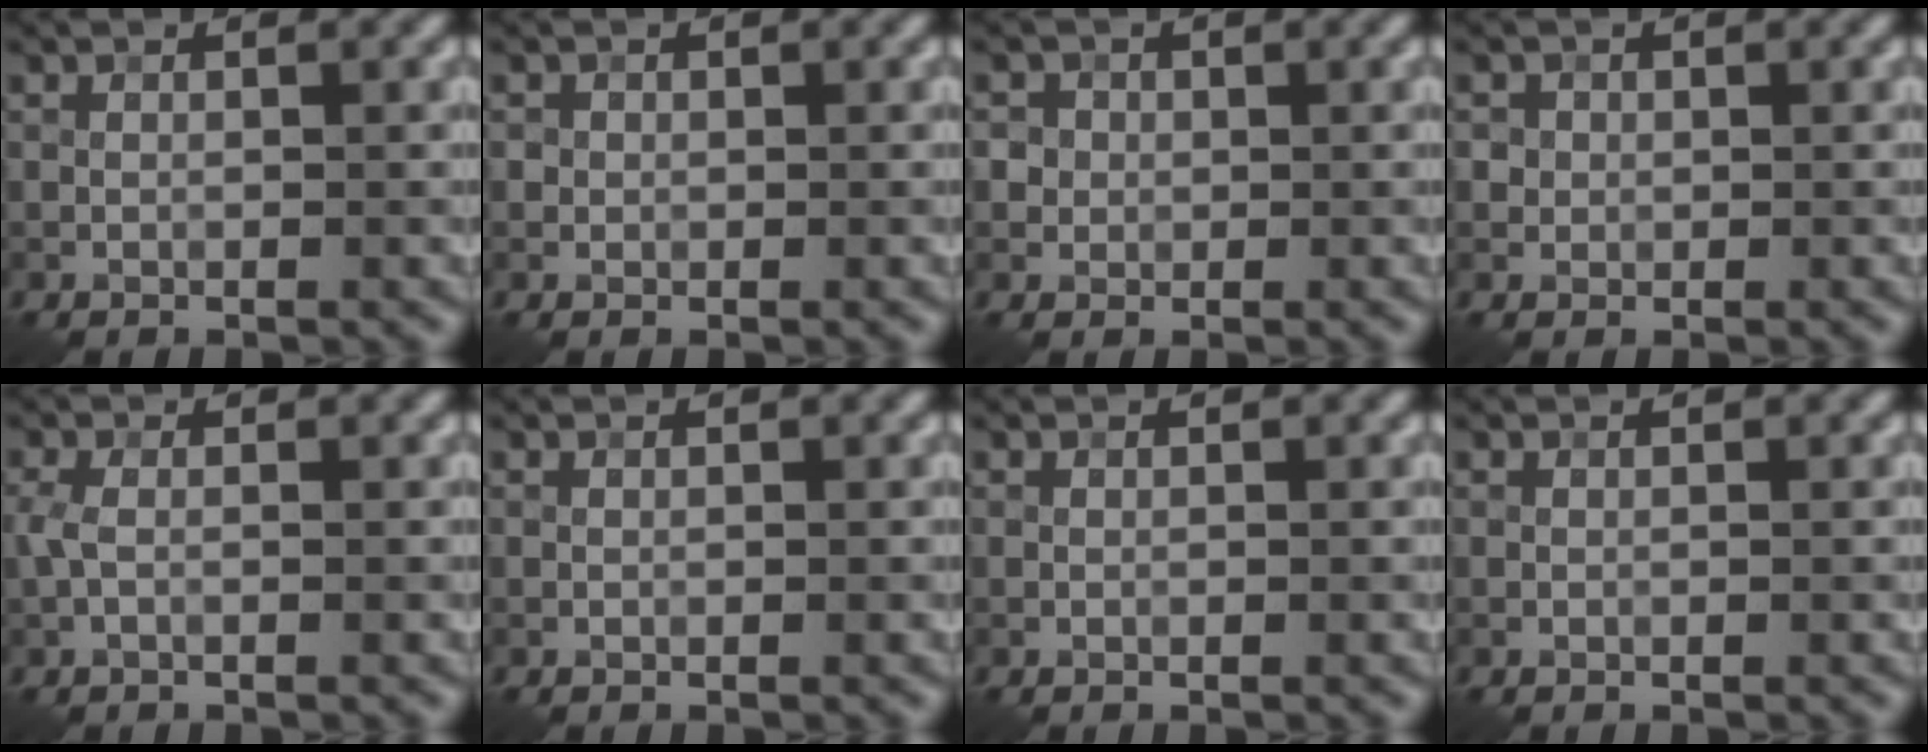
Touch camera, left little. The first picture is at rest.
{"total": 0.6, "force": [0.1, 0.6, 0.0], "torque": [0.008, -0.003, -0.001]}
{"total": 2.6, "force": [0.8, 2.3, 0.8], "torque": [-0.004, 0.004, 0.012]}
{"total": 1.3, "force": [0.4, 1.2, 0.3], "torque": [0.002, -0.002, 0.012]}
{"total": 1.4, "force": [-0.2, 0.6, 1.3], "torque": [-0.033, 0.004, -0.007]}
{"total": 0.0}
{"total": 0.0}
{"total": 0.0}